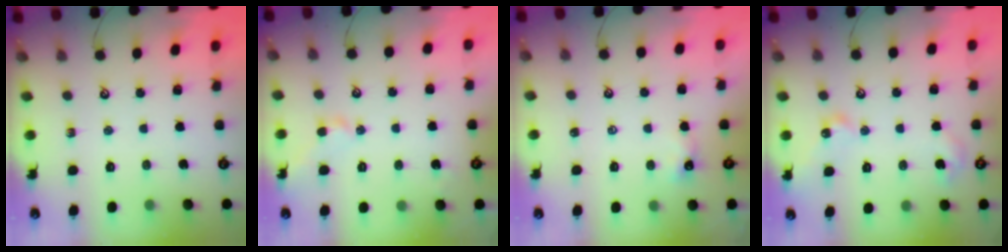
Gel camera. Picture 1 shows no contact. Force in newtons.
{"total": 0.8, "press": 0.6, "slide": 0.5}
{"total": 1.6, "press": 1.6, "slide": 0.4}
{"total": 7.6, "press": 7.6, "slide": 0.3}